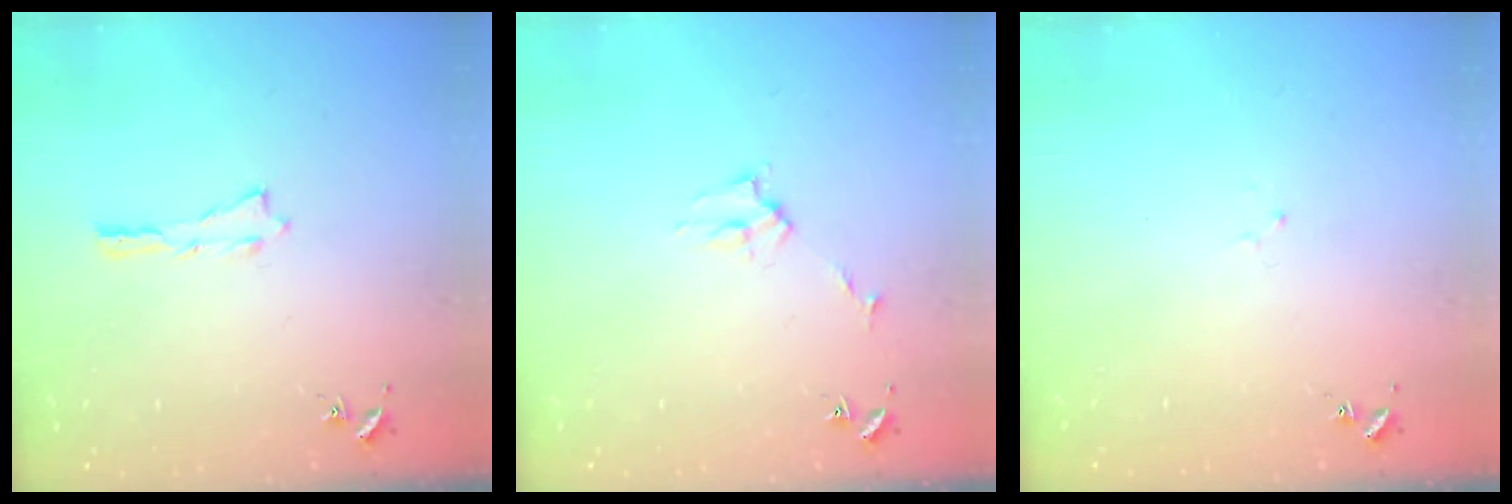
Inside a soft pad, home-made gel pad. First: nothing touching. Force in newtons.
{"total": 2.7, "press": 2.7, "slide": 0.3}
{"total": 1.1, "press": 1.0, "slide": 0.2}